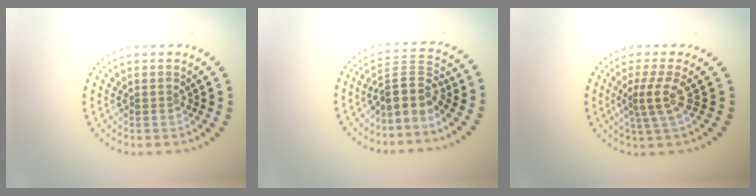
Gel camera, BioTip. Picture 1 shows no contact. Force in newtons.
{"total": 3.3, "press": 2.5, "slide": 2.1}
{"total": 2.8, "press": 1.8, "slide": 2.1}